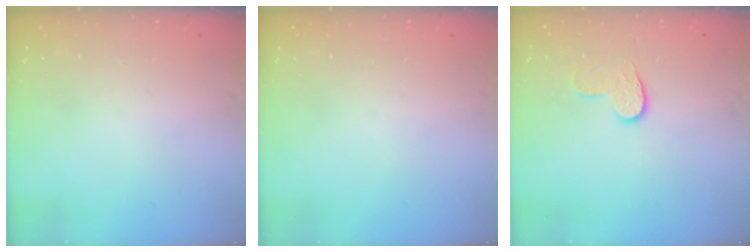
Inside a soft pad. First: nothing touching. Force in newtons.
{"total": 0.0}
{"total": 6.4, "press": 6.4, "slide": 0.6}